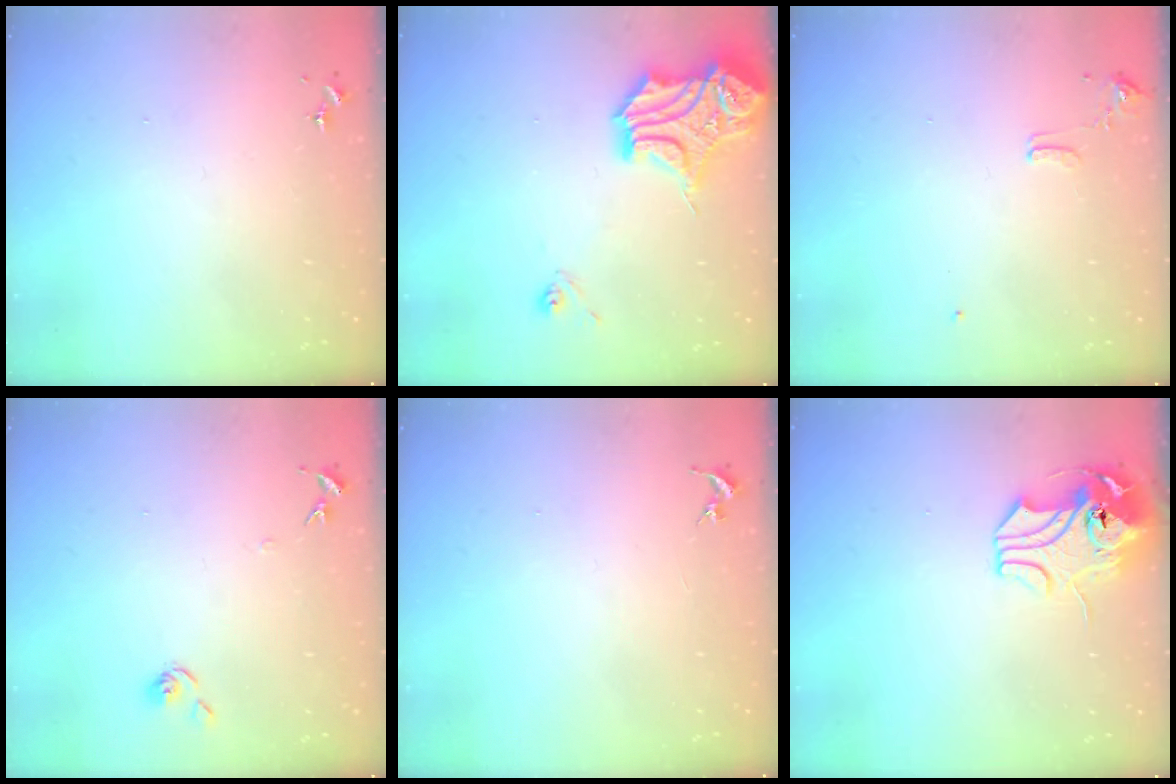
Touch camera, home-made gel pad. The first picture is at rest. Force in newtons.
{"total": 17.7, "press": 17.5, "slide": 2.7}
{"total": 9.2, "press": 9.2, "slide": 1.0}
{"total": 4.8, "press": 4.8, "slide": 0.4}
{"total": 0.0}
{"total": 11.0, "press": 10.8, "slide": 1.9}